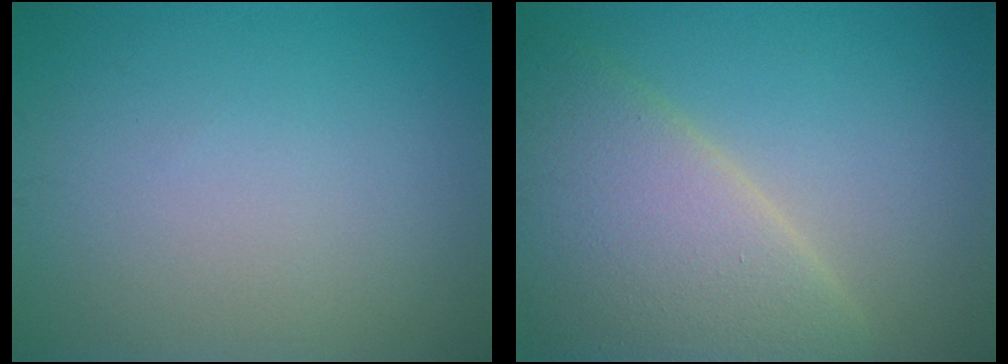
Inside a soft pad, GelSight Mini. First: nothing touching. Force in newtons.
{"total": 7.4, "press": 7.3, "slide": 0.5}